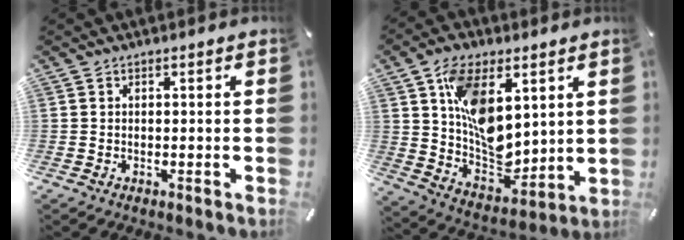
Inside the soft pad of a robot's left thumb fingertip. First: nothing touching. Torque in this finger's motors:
{"motor_torque": [2.48, 2.53, 1.64, -1.13, 0.65]}